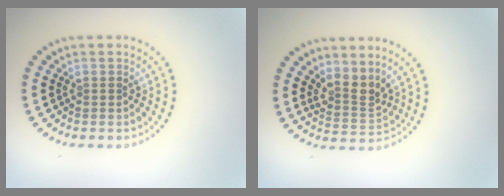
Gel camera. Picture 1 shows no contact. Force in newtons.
{"total": 2.8, "press": 2.0, "slide": 1.9}